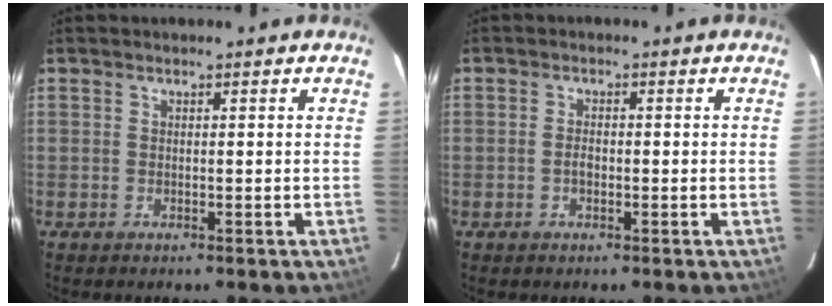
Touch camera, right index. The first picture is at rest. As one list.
[{"total": 1.8, "force": [-0.6, 1.0, 1.4], "torque": [-0.029, 0.003, -0.011]}]